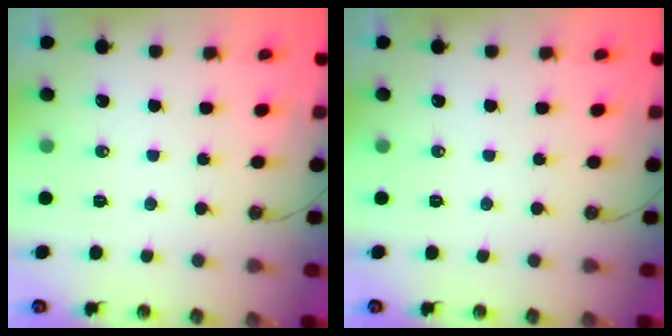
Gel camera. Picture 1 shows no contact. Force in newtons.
{"total": 0.0}